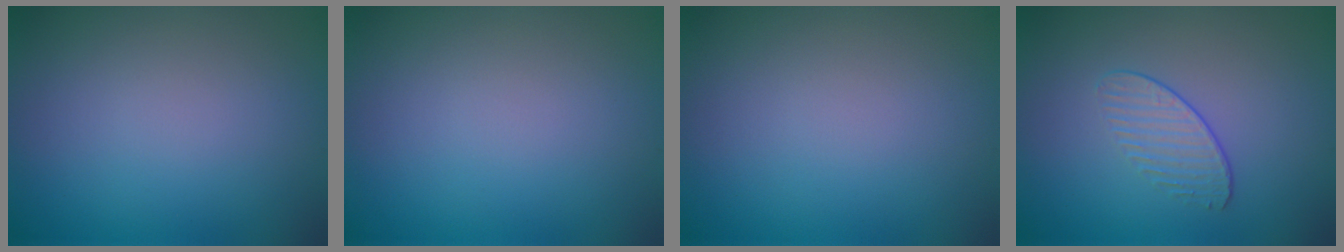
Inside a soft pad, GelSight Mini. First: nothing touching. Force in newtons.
{"total": 0.0}
{"total": 0.0}
{"total": 1.6, "press": 1.1, "slide": 1.2}